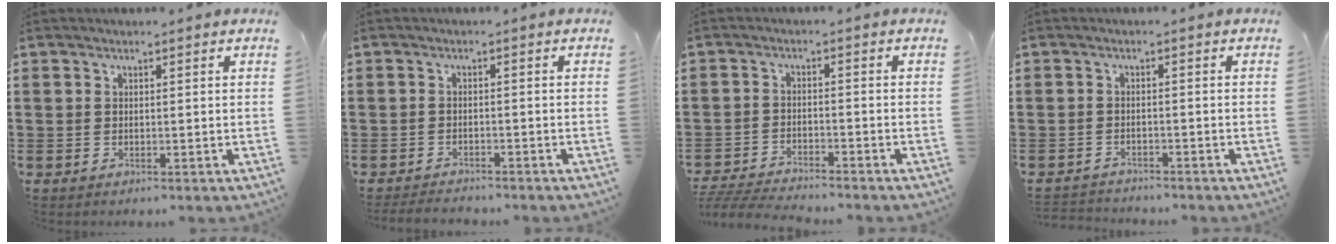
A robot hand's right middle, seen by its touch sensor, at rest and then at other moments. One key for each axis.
{"total": 2.2, "fx": -2.2, "fy": 0.3, "fz": 0.1, "tx": -0.007, "ty": 0.000, "tz": -0.046}
{"total": 4.6, "fx": -4.6, "fy": 0.3, "fz": 0.8, "tx": -0.026, "ty": -0.002, "tz": -0.096}
{"total": 2.0, "fx": -1.9, "fy": 0.3, "fz": -0.2, "tx": -0.004, "ty": 0.000, "tz": -0.043}